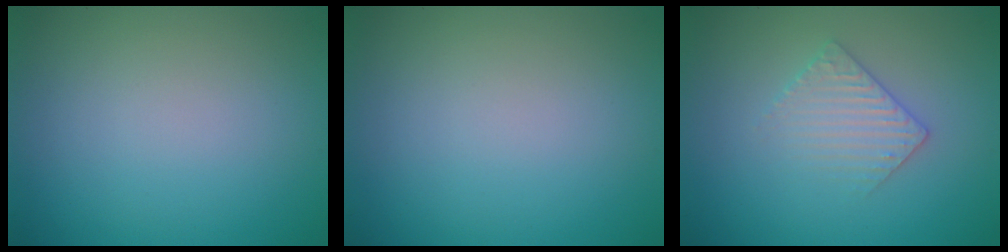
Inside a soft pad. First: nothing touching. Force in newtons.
{"total": 0.0}
{"total": 2.5, "press": 2.4, "slide": 0.5}